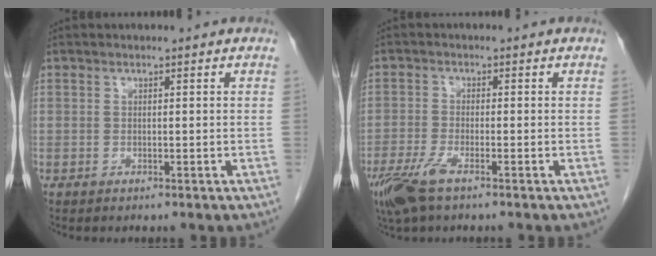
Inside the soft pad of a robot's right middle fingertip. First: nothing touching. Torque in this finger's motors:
{"motor_torque": [0.85, -0.75, 0.03, 0.08]}